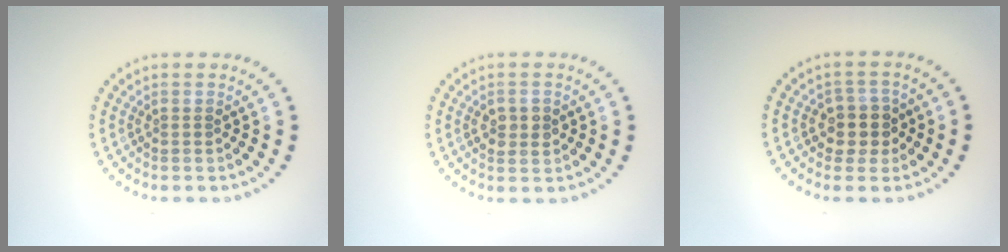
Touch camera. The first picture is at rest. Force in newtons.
{"total": 2.0, "press": 1.9, "slide": 0.3}
{"total": 2.9, "press": 2.6, "slide": 1.2}